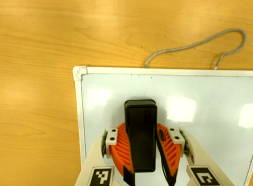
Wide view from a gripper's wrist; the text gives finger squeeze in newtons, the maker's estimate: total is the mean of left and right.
{"total": 15.3, "left": 15.3, "right": 15.2}